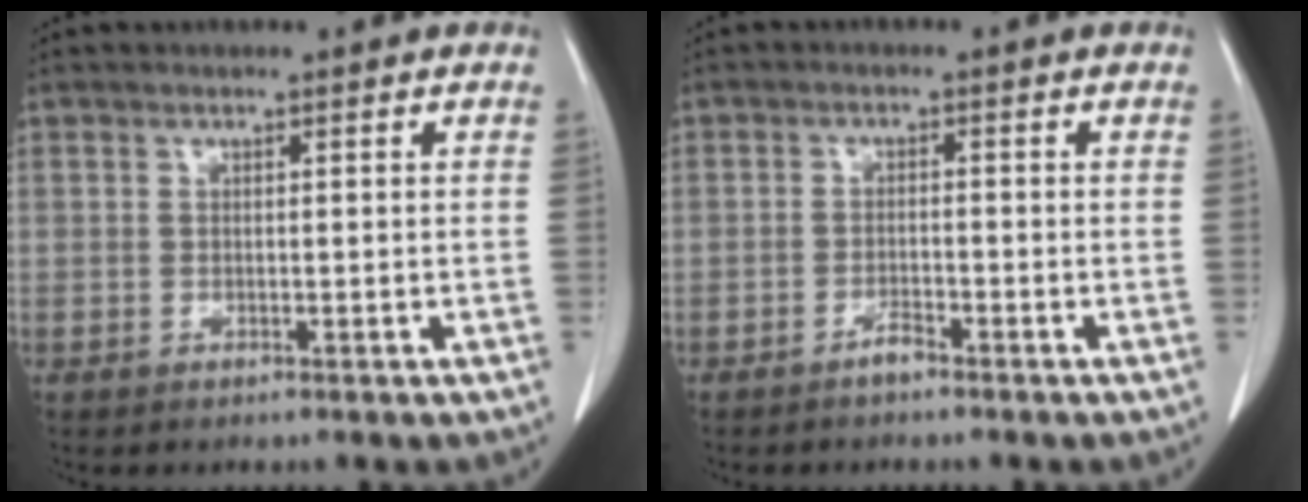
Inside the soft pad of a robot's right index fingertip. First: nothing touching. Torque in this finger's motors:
{"motor_torque": [-0.33, -0.05, -0.21, -0.06]}